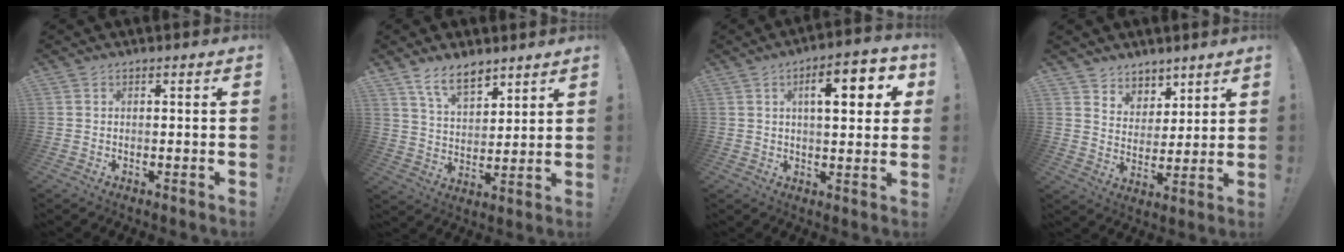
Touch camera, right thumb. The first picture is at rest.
{"total": 10.5, "force": [7.6, 5.0, 5.2], "torque": [-0.093, -0.041, 0.145]}
{"total": 11.3, "force": [3.5, 3.8, 10.0], "torque": [-0.135, -0.004, 0.048]}
{"total": 7.4, "force": [5.6, 4.8, -0.2], "torque": [0.006, -0.056, 0.109]}